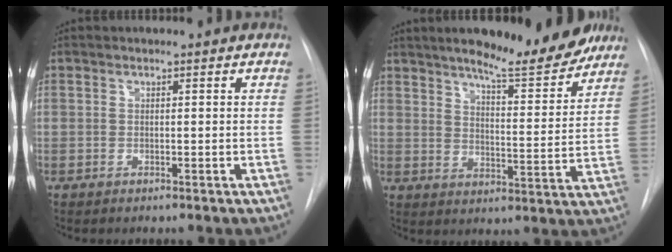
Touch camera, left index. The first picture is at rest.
{"total": 14.1, "force": [12.2, 1.9, 6.9], "torque": [-0.093, -0.026, 0.166]}